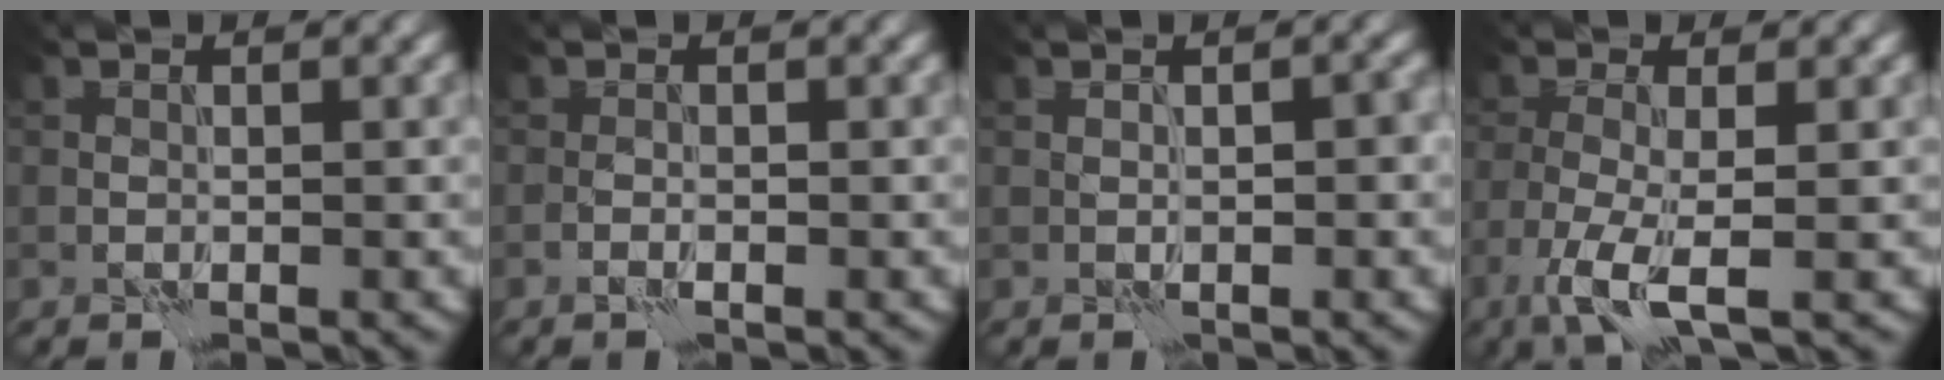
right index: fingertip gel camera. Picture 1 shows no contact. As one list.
[{"total": 0.8, "force": [-0.4, 0.2, 0.6], "torque": [-0.014, 0.001, -0.009]}, {"total": 1.6, "force": [0.0, 0.7, 1.5], "torque": [-0.024, 0.002, 0.004]}, {"total": 4.5, "force": [-1.8, 1.1, 3.9], "torque": [-0.087, -0.009, -0.042]}]